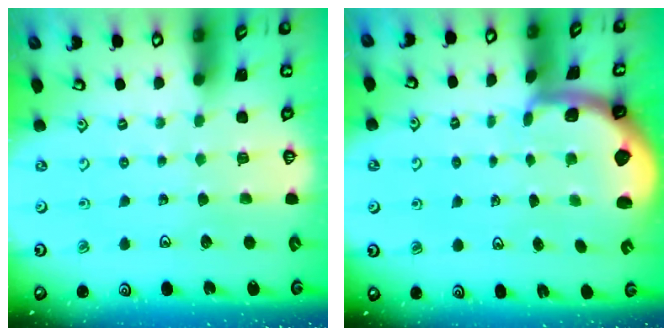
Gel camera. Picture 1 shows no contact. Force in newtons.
{"total": 1.2, "press": 1.2, "slide": 0.3}